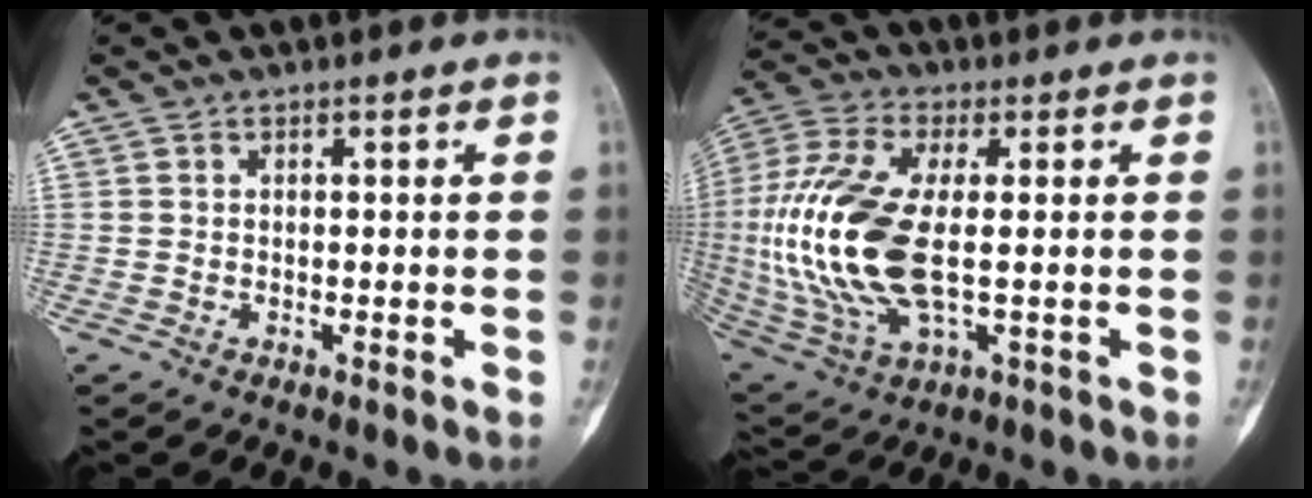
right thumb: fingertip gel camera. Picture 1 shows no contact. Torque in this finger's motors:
{"motor_torque": [2.29, 2.16, 1.46, -1.31, 0.56]}